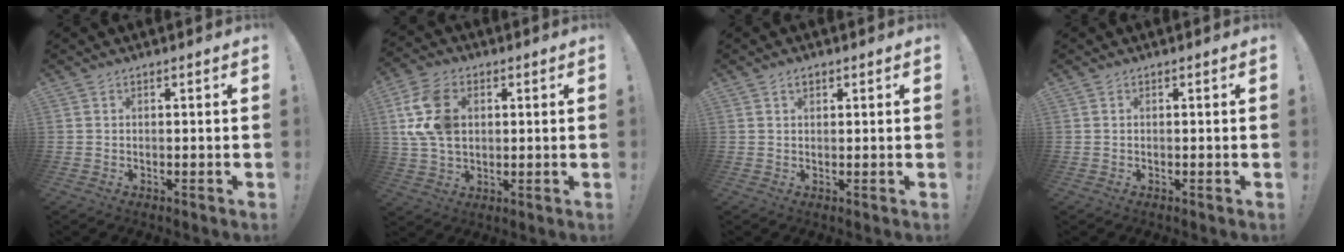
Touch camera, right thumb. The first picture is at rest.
{"total": 14.6, "force": [2.9, 10.4, 9.9], "torque": [-0.196, 0.004, 0.059]}
{"total": 1.8, "force": [1.0, 1.0, 1.0], "torque": [-0.022, 0.004, 0.018]}
{"total": 0.0}